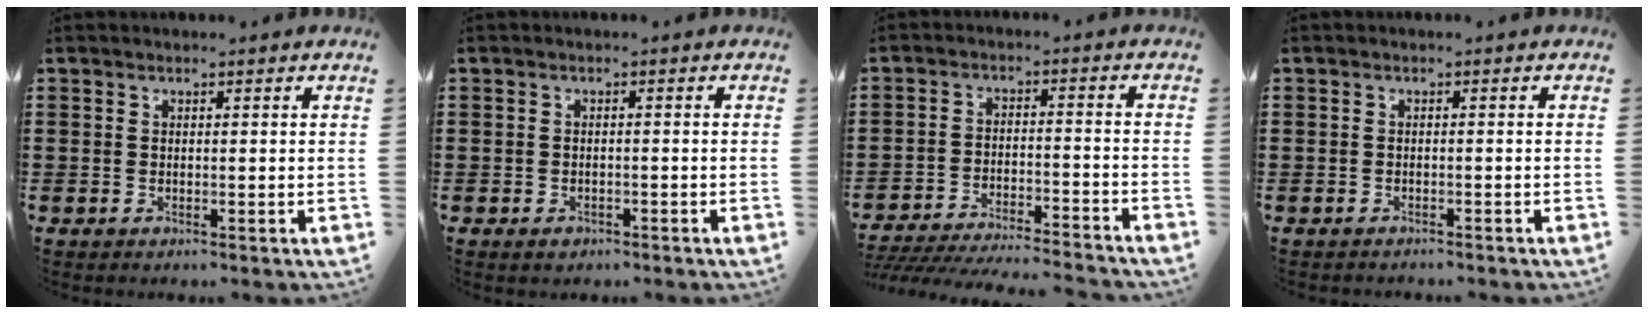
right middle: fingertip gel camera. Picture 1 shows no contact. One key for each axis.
{"total": 0.9, "fx": -0.7, "fy": 0.4, "fz": 0.3, "tx": -0.008, "ty": -0.003, "tz": -0.015}
{"total": 5.3, "fx": -5.1, "fy": 0.1, "fz": 1.3, "tx": -0.035, "ty": -0.008, "tz": -0.105}
{"total": 0.8, "fx": -0.8, "fy": 0.2, "fz": -0.1, "tx": 0.001, "ty": 0.002, "tz": -0.018}